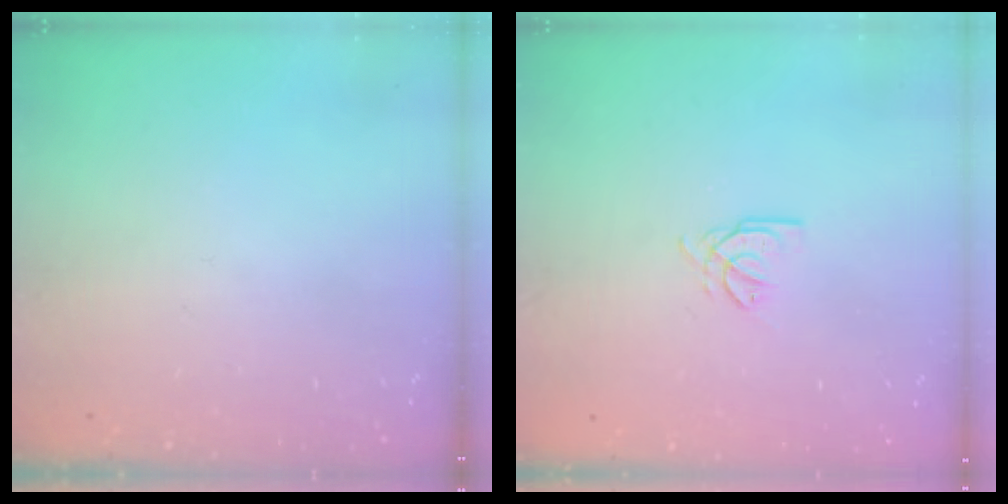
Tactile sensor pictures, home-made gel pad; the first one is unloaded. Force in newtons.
{"total": 2.6, "press": 2.6, "slide": 0.1}